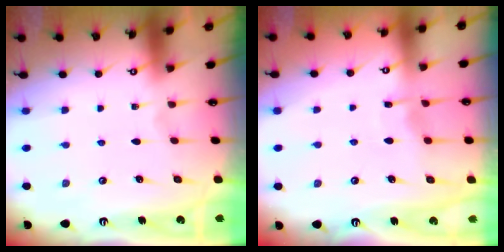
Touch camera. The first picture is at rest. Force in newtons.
{"total": 4.7, "press": 4.7, "slide": 0.7}